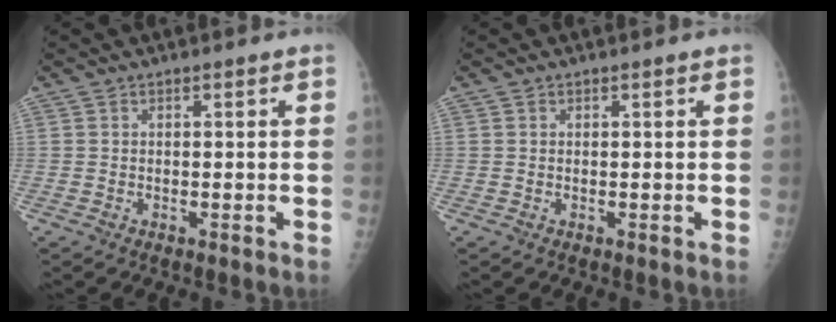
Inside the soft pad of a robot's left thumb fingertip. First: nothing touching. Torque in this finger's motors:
{"motor_torque": [0.08, 0.18, 0.01, -0.01, 0.00]}